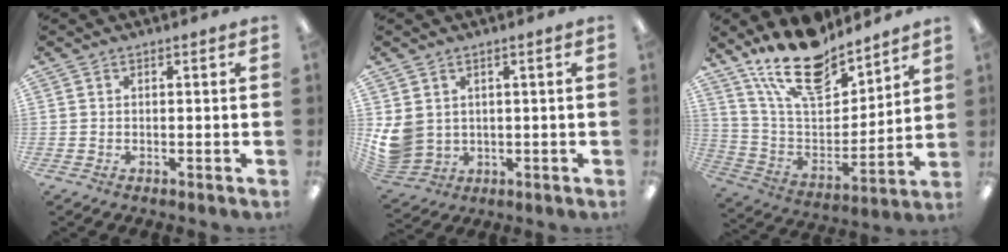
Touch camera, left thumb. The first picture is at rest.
{"total": 6.4, "force": [1.4, 5.5, 2.9], "torque": [-0.081, -0.008, 0.027]}
{"total": 19.4, "force": [15.0, 7.9, 9.3], "torque": [-0.183, -0.089, 0.268]}